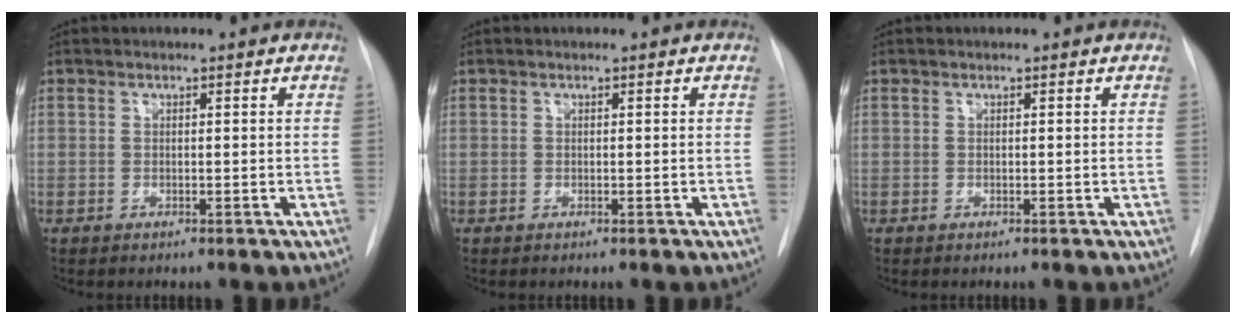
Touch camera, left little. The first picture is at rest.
{"total": 0.0}
{"total": 0.0}